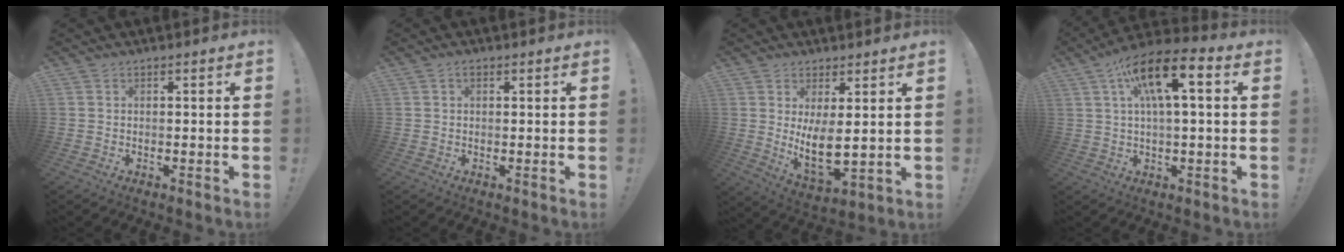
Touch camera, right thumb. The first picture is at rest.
{"total": 1.2, "force": [0.5, 0.8, 0.7], "torque": [-0.006, 0.000, 0.008]}
{"total": 9.8, "force": [2.7, 4.2, 8.5], "torque": [-0.140, -0.040, 0.055]}
{"total": 13.8, "force": [4.1, 4.9, 12.2], "torque": [-0.198, -0.004, 0.067]}